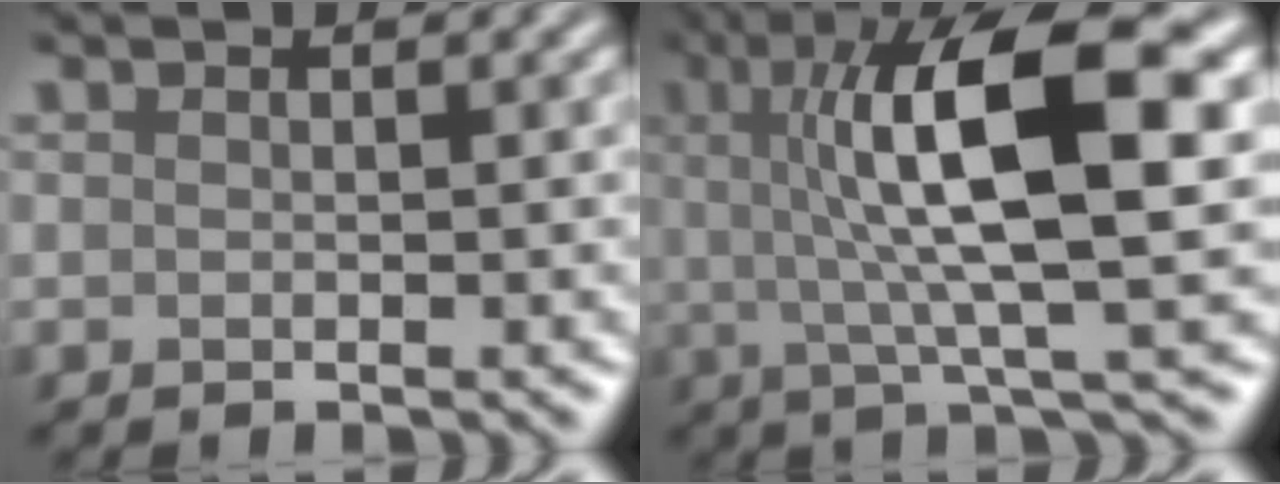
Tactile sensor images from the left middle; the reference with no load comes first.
{"total": 11.5, "force": [2.3, 2.8, 11.0], "torque": [-0.163, 0.011, 0.039]}